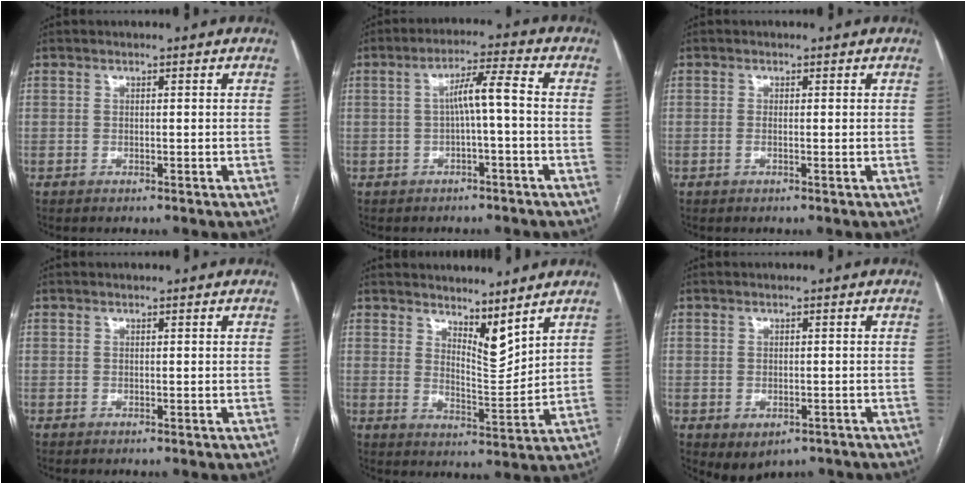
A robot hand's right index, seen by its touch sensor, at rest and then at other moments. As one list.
[{"total": 5.3, "force": [-0.4, 0.2, 5.3], "torque": [-0.088, 0.022, -0.005]}, {"total": 0.9, "force": [-0.1, 0.1, 0.8], "torque": [-0.018, -0.001, -0.002]}, {"total": 0.0}, {"total": 5.8, "force": [4.8, 1.2, 3.1], "torque": [-0.054, -0.018, 0.087]}, {"total": 4.3, "force": [-2.3, 2.9, 2.2], "torque": [-0.026, -0.003, -0.019]}]